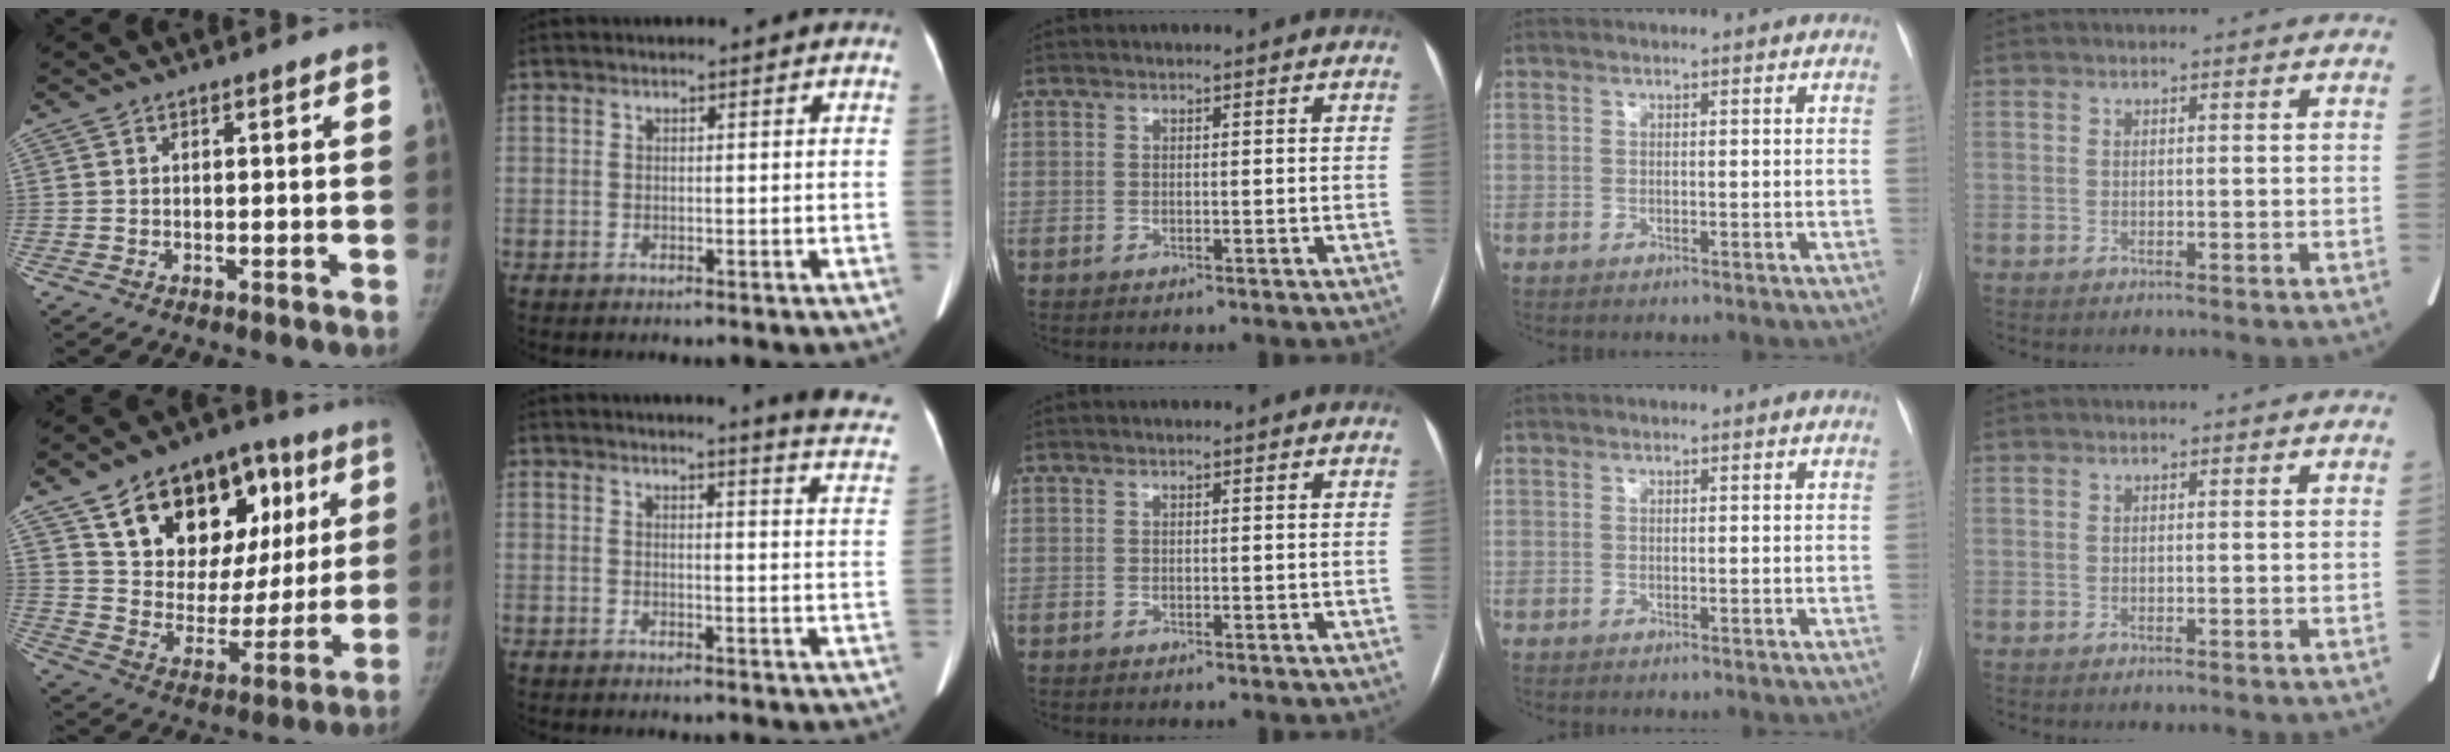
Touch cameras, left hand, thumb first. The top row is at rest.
{"thumb": {"total": 24.5, "force": [10.6, 15.6, 15.7], "torque": [-0.182, -0.004, 0.174]}, "index": {"total": 9.5, "force": [8.8, -0.5, 3.6], "torque": [-0.026, -0.061, 0.073]}}